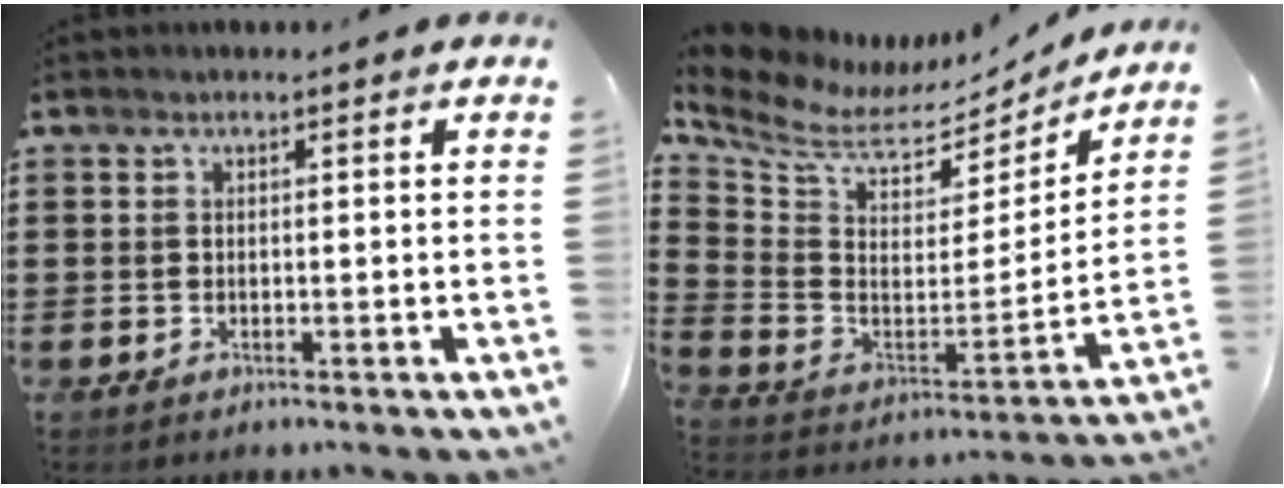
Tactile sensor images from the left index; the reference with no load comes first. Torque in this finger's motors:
{"motor_torque": [2.14, 0.00, 0.43, 0.02]}